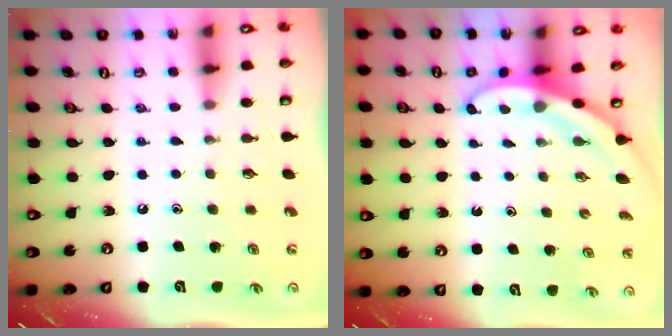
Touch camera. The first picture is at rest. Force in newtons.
{"total": 3.2, "press": 3.2, "slide": 0.2}